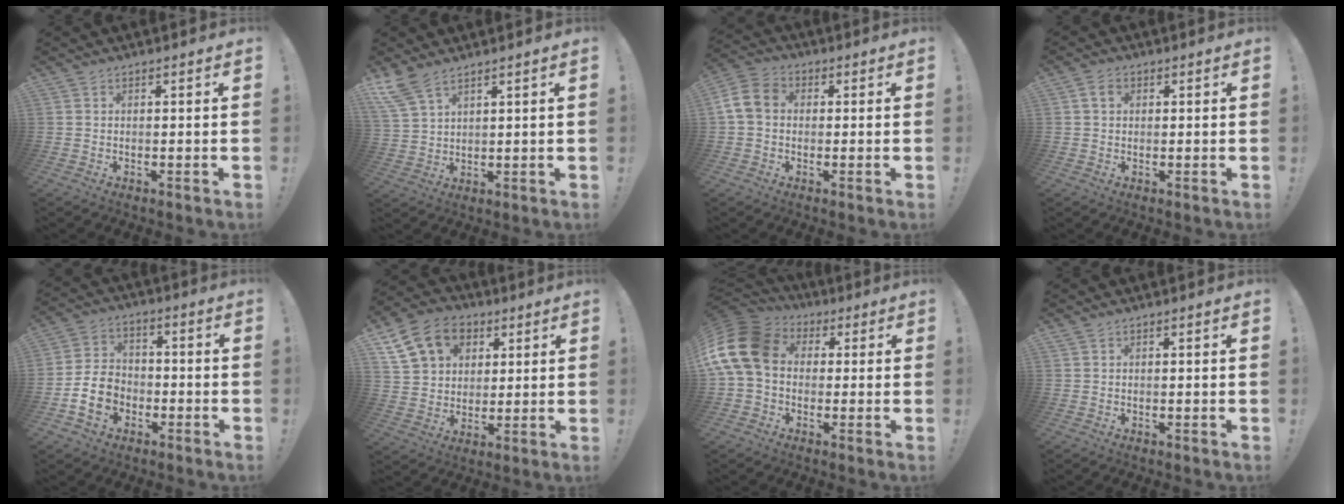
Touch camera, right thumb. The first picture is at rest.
{"total": 7.9, "force": [6.1, 2.7, 4.2], "torque": [-0.097, -0.019, 0.122]}
{"total": 9.0, "force": [0.5, 6.9, 5.8], "torque": [-0.117, 0.016, 0.016]}
{"total": 3.4, "force": [1.2, 2.4, 2.1], "torque": [-0.030, 0.002, 0.020]}
{"total": 10.8, "force": [-4.2, 8.2, 5.6], "torque": [-0.105, 0.032, -0.070]}
{"total": 16.7, "force": [7.3, 12.8, 7.8], "torque": [-0.117, -0.022, 0.144]}
{"total": 16.7, "force": [2.5, 11.9, 11.4], "torque": [-0.229, 0.010, 0.052]}
{"total": 0.6, "force": [0.4, 0.0, 0.4], "torque": [-0.012, 0.001, 0.009]}